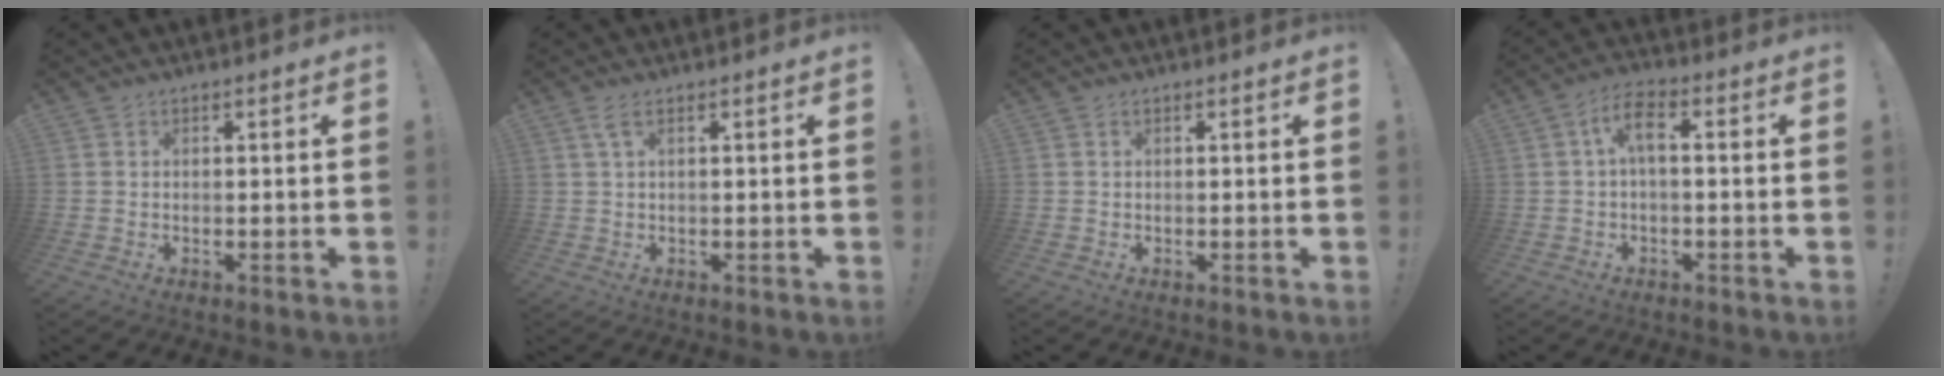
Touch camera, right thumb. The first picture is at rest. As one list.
[{"total": 2.4, "force": [1.0, 0.6, 2.1], "torque": [-0.039, 0.000, 0.018]}, {"total": 0.0}, {"total": 6.0, "force": [0.3, 2.2, 5.6], "torque": [-0.112, 0.005, 0.005]}]